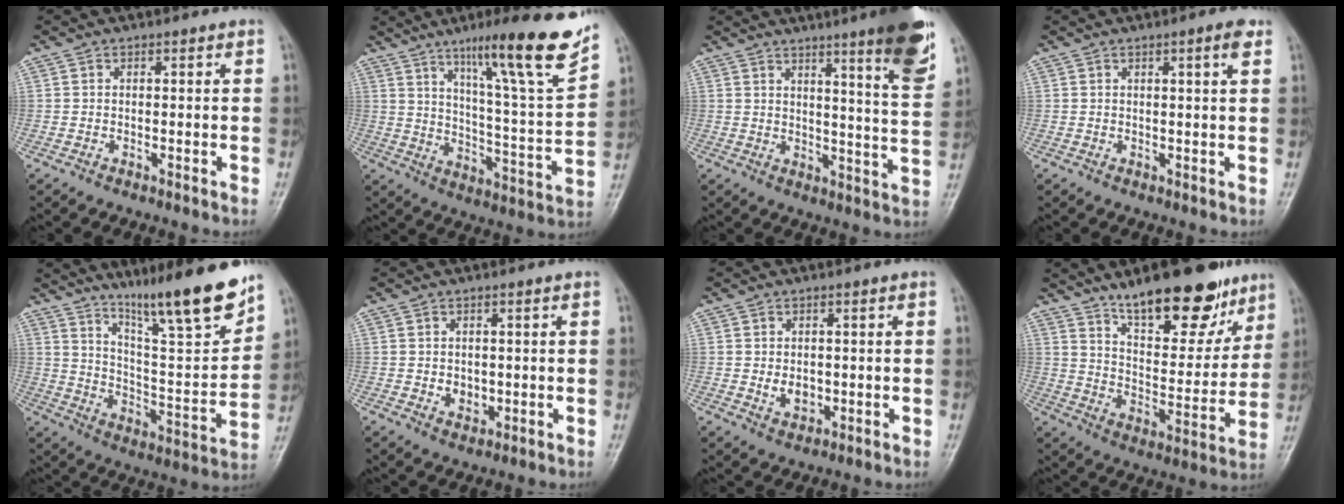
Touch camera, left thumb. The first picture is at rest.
{"total": 20.6, "force": [13.2, 1.7, 15.6], "torque": [-0.208, -0.065, 0.206]}
{"total": 14.0, "force": [8.3, 1.2, 11.2], "torque": [-0.139, -0.050, 0.109]}
{"total": 2.6, "force": [1.4, 0.1, 2.2], "torque": [-0.033, -0.005, 0.019]}
{"total": 19.0, "force": [13.9, 2.1, 12.7], "torque": [-0.167, -0.087, 0.233]}
{"total": 2.7, "force": [-0.1, 2.1, 1.6], "torque": [-0.016, -0.002, 0.006]}
{"total": 3.1, "force": [-0.1, 2.3, 2.1], "torque": [-0.027, -0.004, 0.005]}
{"total": 20.6, "force": [14.1, 7.4, 13.0], "torque": [-0.144, -0.072, 0.224]}